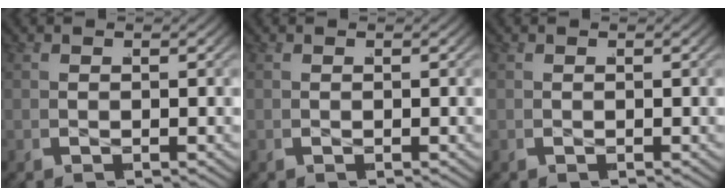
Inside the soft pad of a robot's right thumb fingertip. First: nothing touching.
{"total": 0.0}
{"total": 0.0}